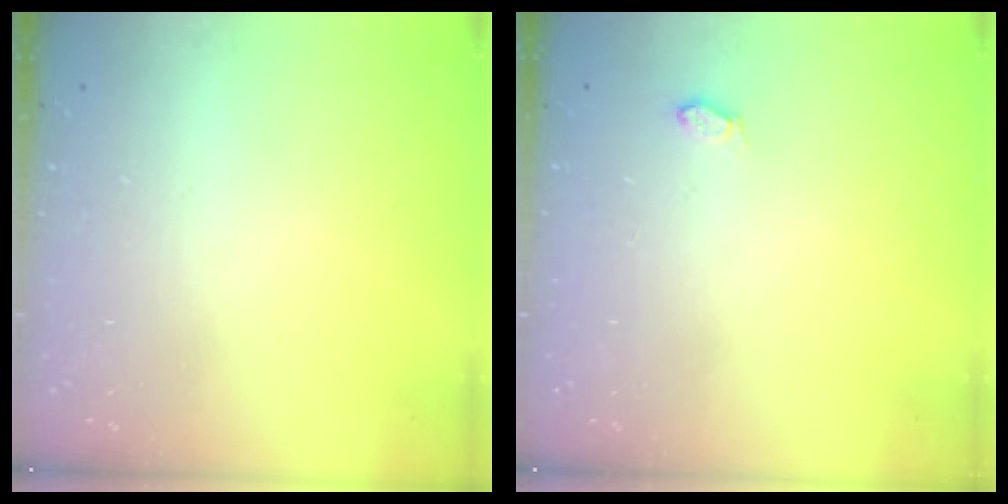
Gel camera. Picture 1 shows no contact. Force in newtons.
{"total": 2.9, "press": 2.7, "slide": 1.1}